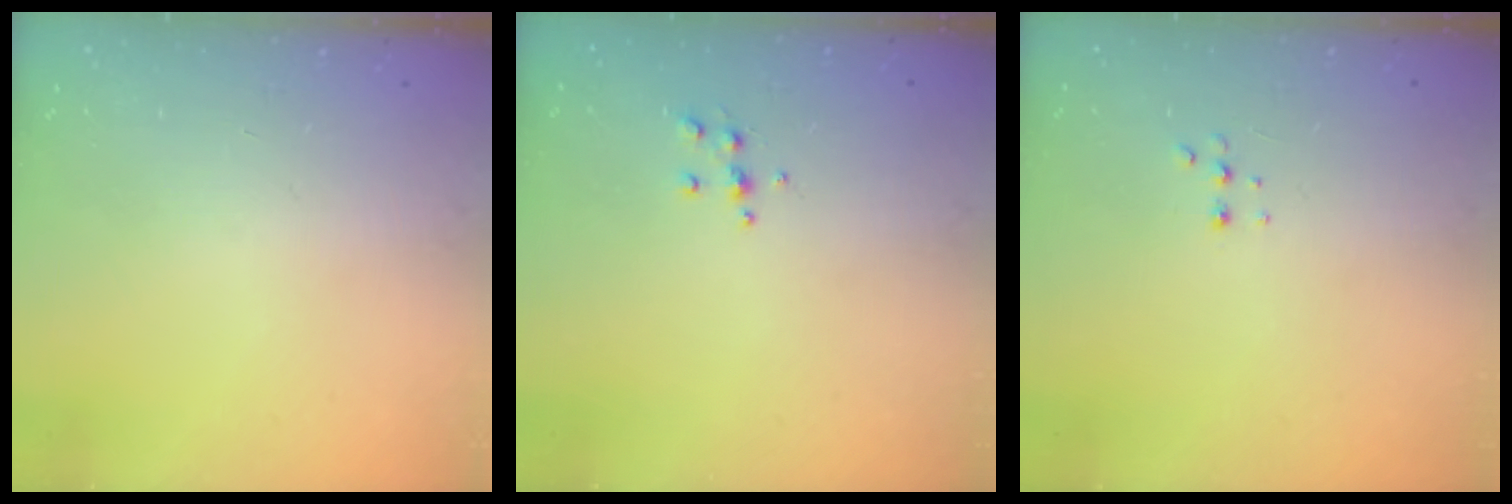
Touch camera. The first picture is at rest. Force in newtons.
{"total": 5.2, "press": 5.0, "slide": 1.1}
{"total": 3.4, "press": 3.3, "slide": 0.8}